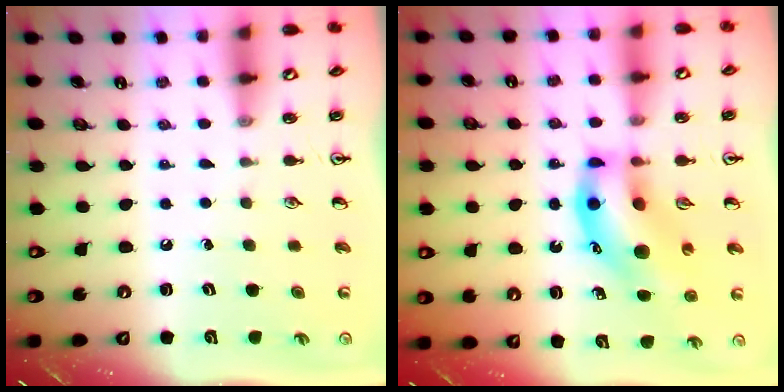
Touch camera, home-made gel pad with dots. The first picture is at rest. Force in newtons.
{"total": 14.8, "press": 14.3, "slide": 3.9}